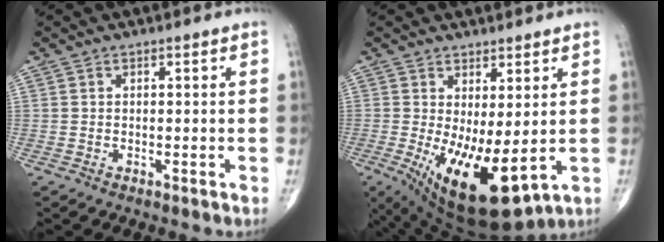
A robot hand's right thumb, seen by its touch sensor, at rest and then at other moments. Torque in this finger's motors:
{"motor_torque": [-0.11, 1.02, 0.56, 0.00, 0.19]}